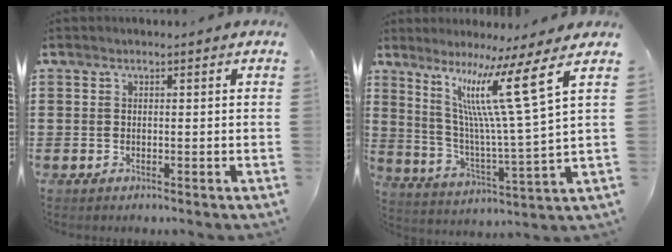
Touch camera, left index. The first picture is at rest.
{"total": 12.7, "force": [7.1, -0.6, 10.4], "torque": [-0.214, -0.034, 0.106]}